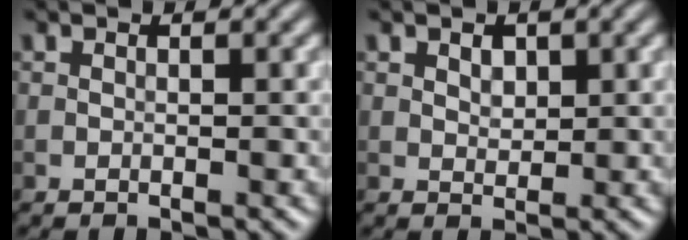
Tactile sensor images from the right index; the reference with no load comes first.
{"total": 1.2, "force": [0.6, 0.8, 0.7], "torque": [-0.010, -0.002, 0.012]}